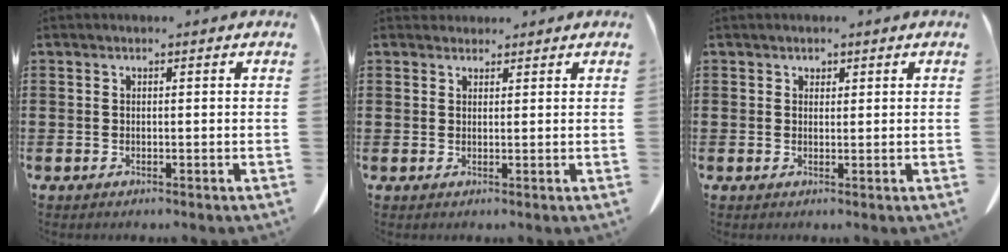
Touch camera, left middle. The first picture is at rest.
{"total": 1.7, "force": [1.6, 0.8, 0.0], "torque": [-0.005, 0.003, 0.032]}
{"total": 1.2, "force": [1.0, 0.6, 0.0], "torque": [-0.002, -0.001, 0.020]}